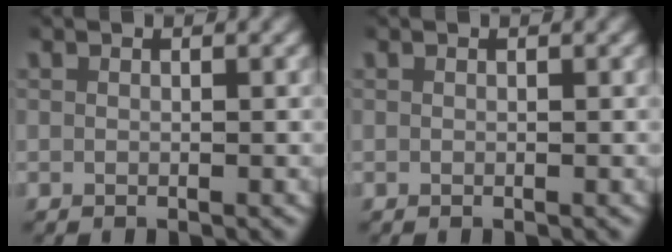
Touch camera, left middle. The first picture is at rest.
{"total": 0.0}